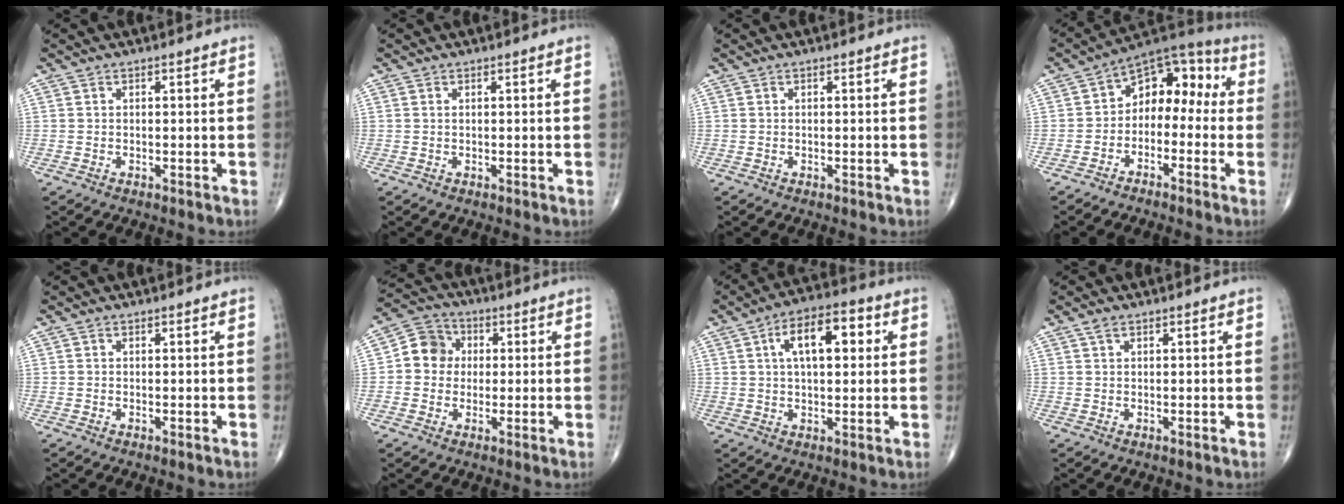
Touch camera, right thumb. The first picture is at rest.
{"total": 0.0}
{"total": 0.0}
{"total": 10.9, "force": [-1.3, 7.6, 7.8], "torque": [-0.070, 0.058, -0.041]}
{"total": 0.0}
{"total": 7.5, "force": [0.5, 6.8, 3.2], "torque": [-0.033, 0.016, -0.005]}
{"total": 11.5, "force": [3.1, 5.5, 9.6], "torque": [-0.139, 0.017, 0.044]}
{"total": 1.3, "force": [0.8, 0.6, 0.9], "torque": [-0.019, 0.006, 0.015]}